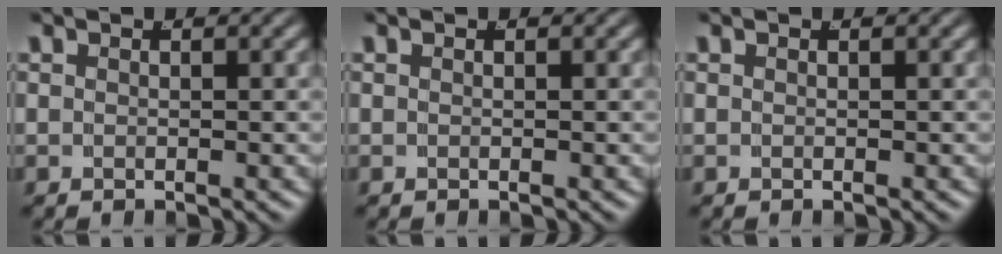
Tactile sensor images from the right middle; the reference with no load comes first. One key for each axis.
{"total": 0.0}
{"total": 0.0}